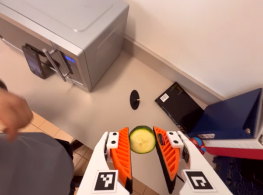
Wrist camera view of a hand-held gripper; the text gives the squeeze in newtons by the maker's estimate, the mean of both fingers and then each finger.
{"total": 7.1, "left": 6.9, "right": 7.3}